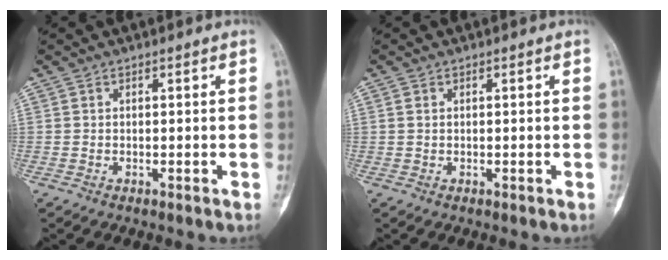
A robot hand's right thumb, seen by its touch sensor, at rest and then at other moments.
{"total": 0.6, "force": [0.2, 0.5, 0.4], "torque": [-0.007, 0.002, 0.004]}